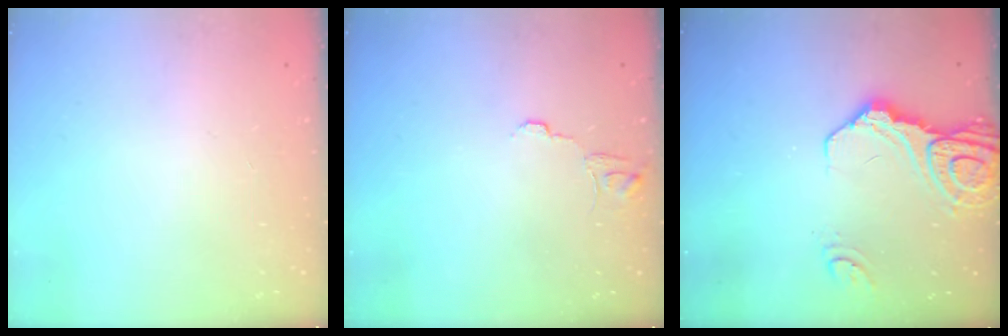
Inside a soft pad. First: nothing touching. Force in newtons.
{"total": 6.6, "press": 6.6, "slide": 0.4}
{"total": 13.9, "press": 13.8, "slide": 1.8}